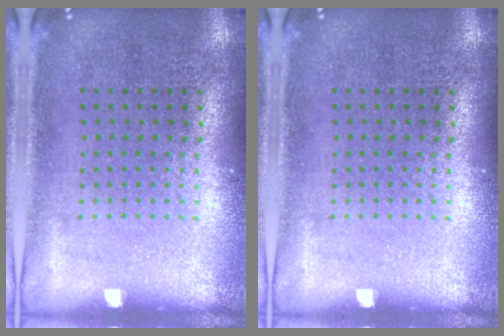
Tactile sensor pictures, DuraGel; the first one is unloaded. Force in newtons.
{"total": 0.0}